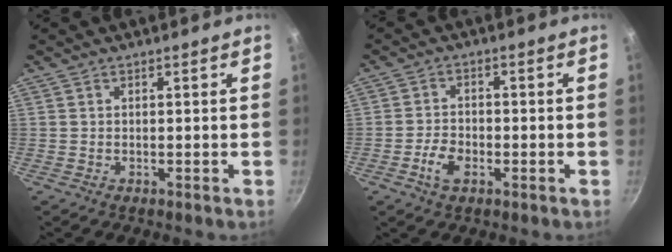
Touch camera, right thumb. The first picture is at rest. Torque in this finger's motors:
{"motor_torque": [0.37, 0.73, 0.61, -0.57, -0.02]}